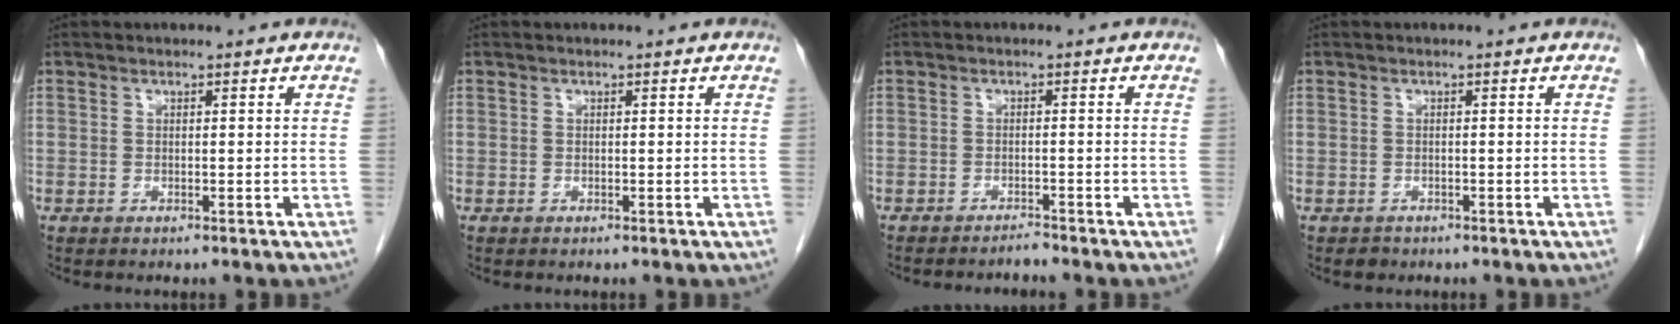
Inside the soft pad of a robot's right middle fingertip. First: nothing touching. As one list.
[{"total": 0.0}, {"total": 1.6, "force": [-1.5, -0.3, -0.1], "torque": [0.002, -0.006, -0.023]}, {"total": 1.0, "force": [-0.8, 0.7, 0.0], "torque": [-0.005, 0.001, -0.010]}]